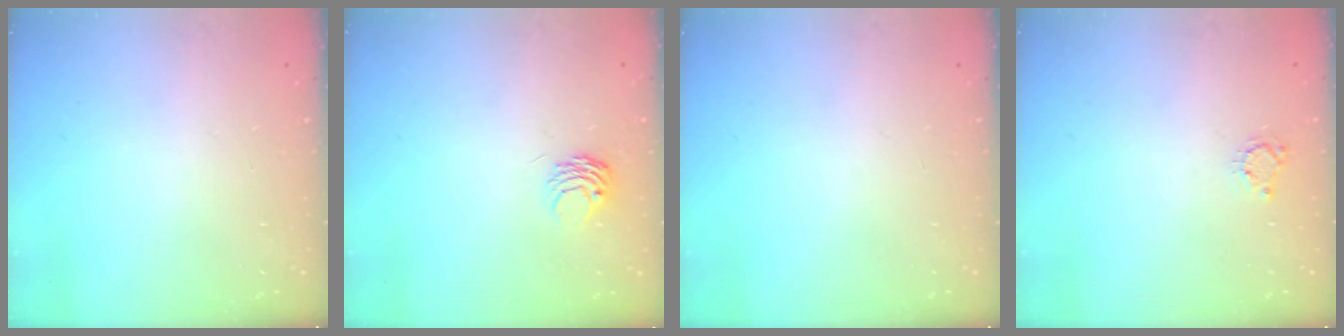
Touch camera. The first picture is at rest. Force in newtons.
{"total": 4.2, "press": 4.2, "slide": 0.2}
{"total": 0.0}
{"total": 4.0, "press": 4.0, "slide": 0.5}